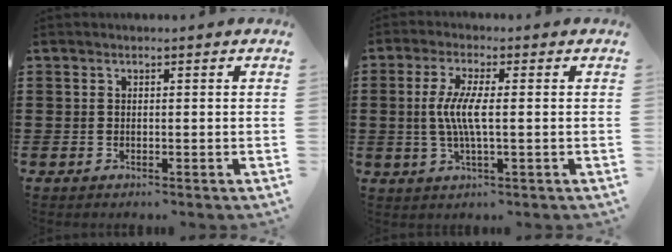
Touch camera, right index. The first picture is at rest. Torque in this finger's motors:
{"motor_torque": [1.41, -0.14, 0.75, 0.21]}